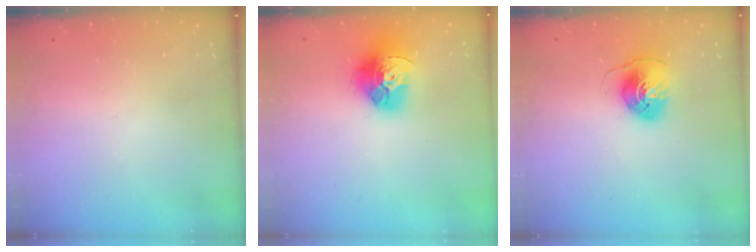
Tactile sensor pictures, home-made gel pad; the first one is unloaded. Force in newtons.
{"total": 15.9, "press": 15.9, "slide": 1.6}
{"total": 8.3, "press": 8.3, "slide": 0.4}